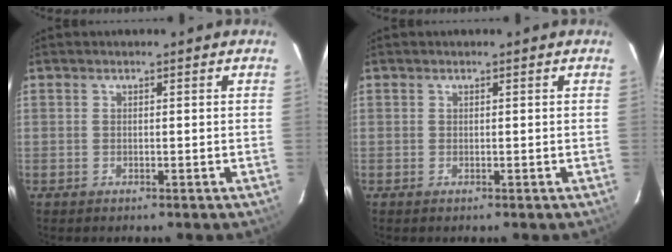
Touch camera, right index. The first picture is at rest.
{"total": 0.0}